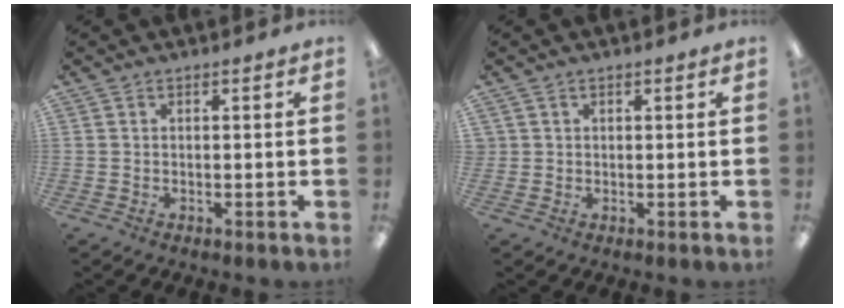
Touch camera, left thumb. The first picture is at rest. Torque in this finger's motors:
{"motor_torque": [-0.08, -0.12, 0.18, -0.07, 0.03]}